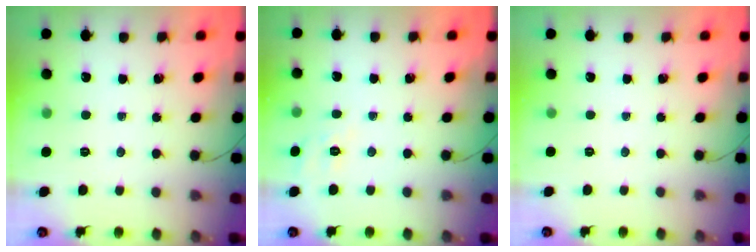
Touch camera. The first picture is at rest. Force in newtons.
{"total": 2.0, "press": 0.6, "slide": 1.9}
{"total": 2.5, "press": 2.4, "slide": 0.5}